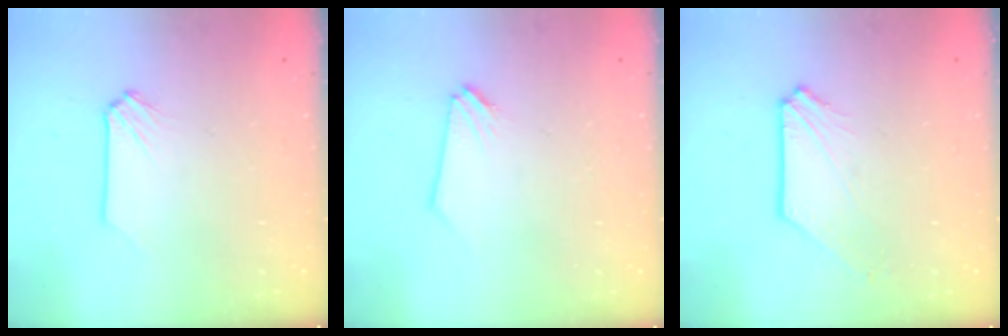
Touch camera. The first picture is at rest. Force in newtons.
{"total": 0.0}
{"total": 1.0, "press": 1.0, "slide": 0.1}